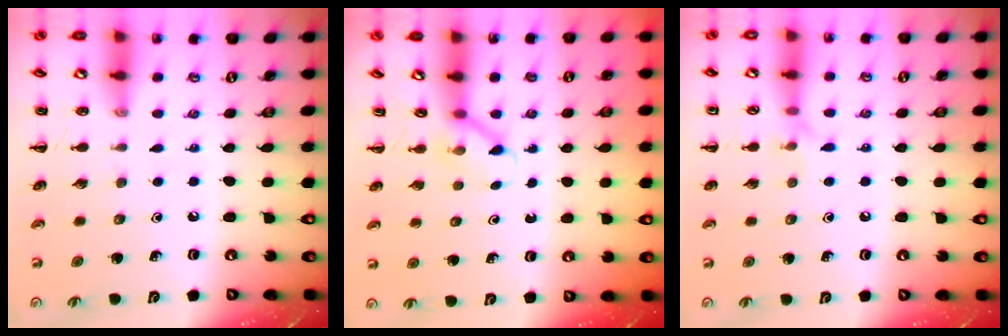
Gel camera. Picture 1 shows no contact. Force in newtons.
{"total": 2.8, "press": 2.6, "slide": 0.9}
{"total": 5.1, "press": 5.0, "slide": 1.1}